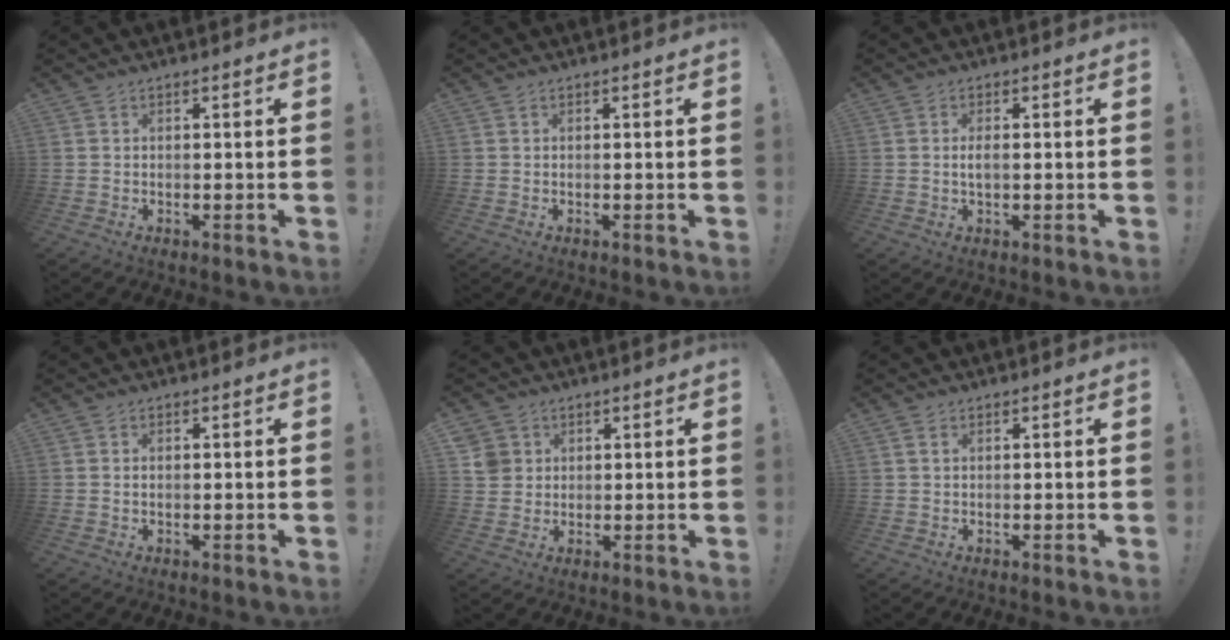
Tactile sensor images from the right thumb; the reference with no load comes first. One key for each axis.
{"total": 0.0}
{"total": 2.3, "fx": -0.2, "fy": 0.8, "fz": 2.1, "tx": -0.034, "ty": 0.001, "tz": -0.005}
{"total": 0.7, "fx": 0.2, "fy": 0.4, "fz": 0.5, "tx": -0.014, "ty": 0.004, "tz": 0.004}
{"total": 5.2, "fx": 1.9, "fy": 4.6, "fz": 1.2, "tx": -0.019, "ty": -0.007, "tz": 0.037}
{"total": 1.3, "fx": 0.6, "fy": 0.7, "fz": 0.9, "tx": -0.020, "ty": 0.003, "tz": 0.011}